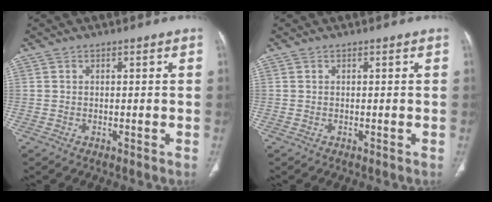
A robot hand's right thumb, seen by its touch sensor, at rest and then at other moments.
{"total": 0.0}